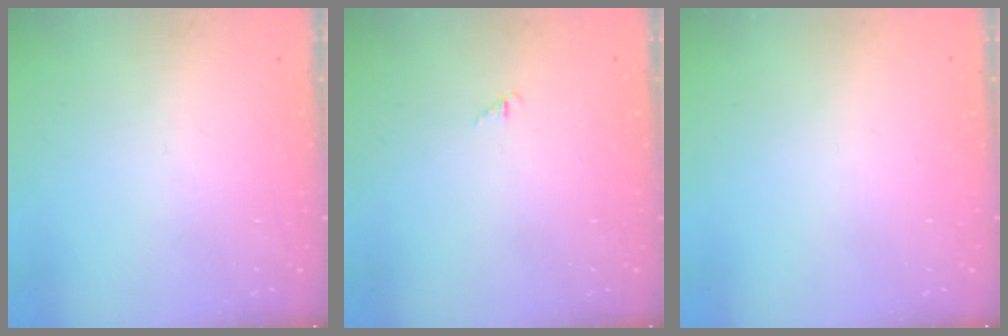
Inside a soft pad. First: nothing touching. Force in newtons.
{"total": 1.3, "press": 1.2, "slide": 0.3}
{"total": 0.0}